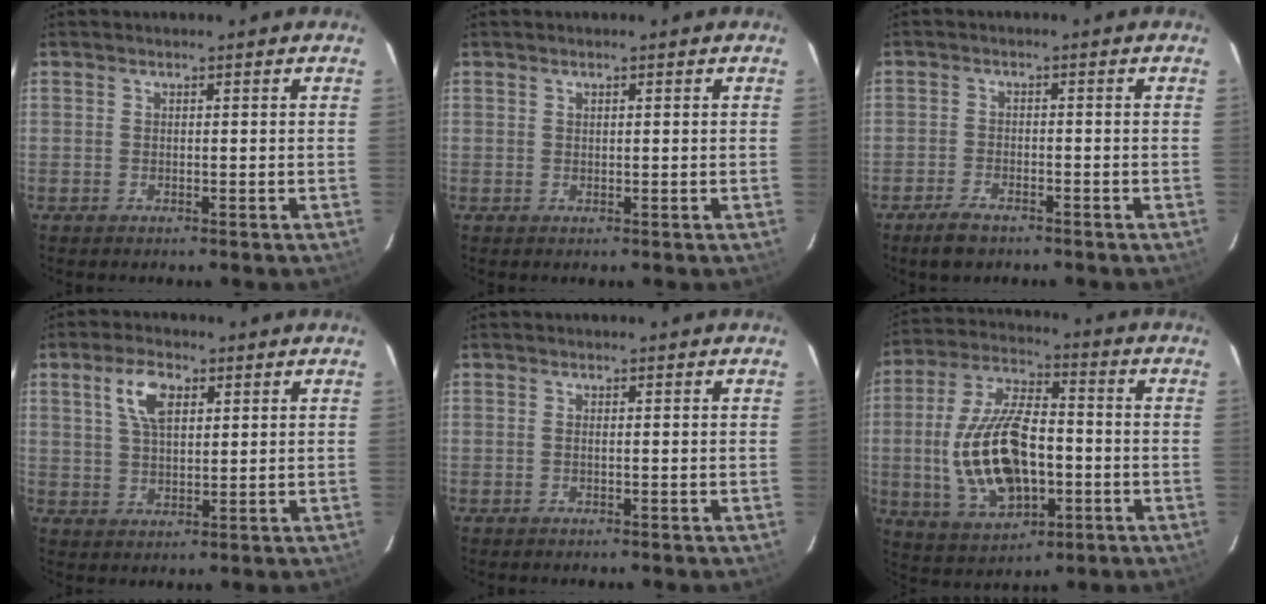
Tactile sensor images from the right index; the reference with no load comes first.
{"total": 0.6, "force": [0.3, 0.3, 0.3], "torque": [-0.006, 0.002, 0.007]}
{"total": 4.4, "force": [-3.3, 1.8, 2.2], "torque": [-0.058, -0.002, -0.060]}
{"total": 6.9, "force": [2.9, 3.3, 5.2], "torque": [-0.101, 0.013, 0.056]}
{"total": 0.6, "force": [0.0, 0.0, 0.6], "torque": [-0.012, 0.001, 0.000]}
{"total": 18.7, "force": [-2.9, 9.5, 15.9], "torque": [-0.332, 0.002, -0.035]}